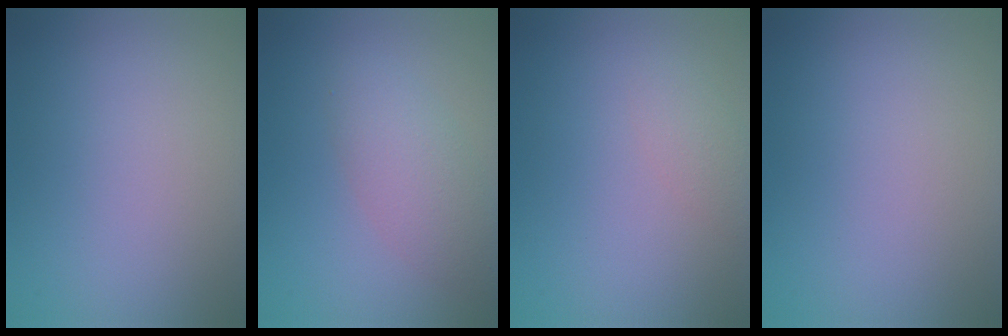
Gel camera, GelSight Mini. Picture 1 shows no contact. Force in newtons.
{"total": 3.3, "press": 3.3, "slide": 0.2}
{"total": 1.4, "press": 1.4, "slide": 0.1}
{"total": 0.0}